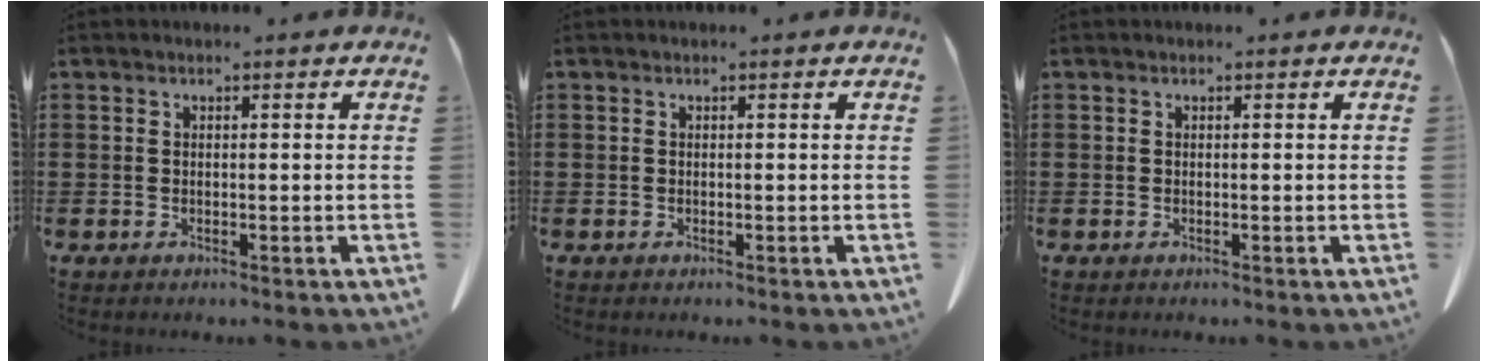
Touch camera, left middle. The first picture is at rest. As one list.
[{"total": 0.0}, {"total": 0.0}]